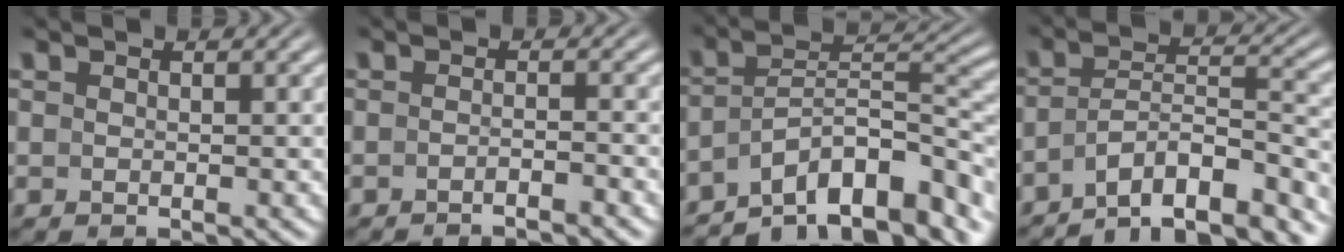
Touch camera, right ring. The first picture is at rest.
{"total": 2.4, "force": [-2.3, -0.3, 0.6], "torque": [-0.008, -0.003, -0.038]}
{"total": 13.0, "force": [-7.5, 6.9, 8.0], "torque": [-0.132, -0.044, -0.104]}
{"total": 13.1, "force": [-10.1, 6.6, 5.0], "torque": [-0.080, -0.042, -0.154]}